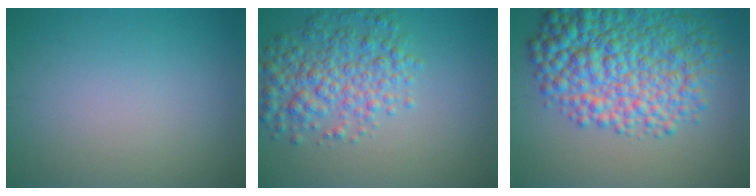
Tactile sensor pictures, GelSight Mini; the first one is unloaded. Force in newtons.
{"total": 5.5, "press": 5.5, "slide": 0.2}
{"total": 10.2, "press": 10.2, "slide": 0.3}